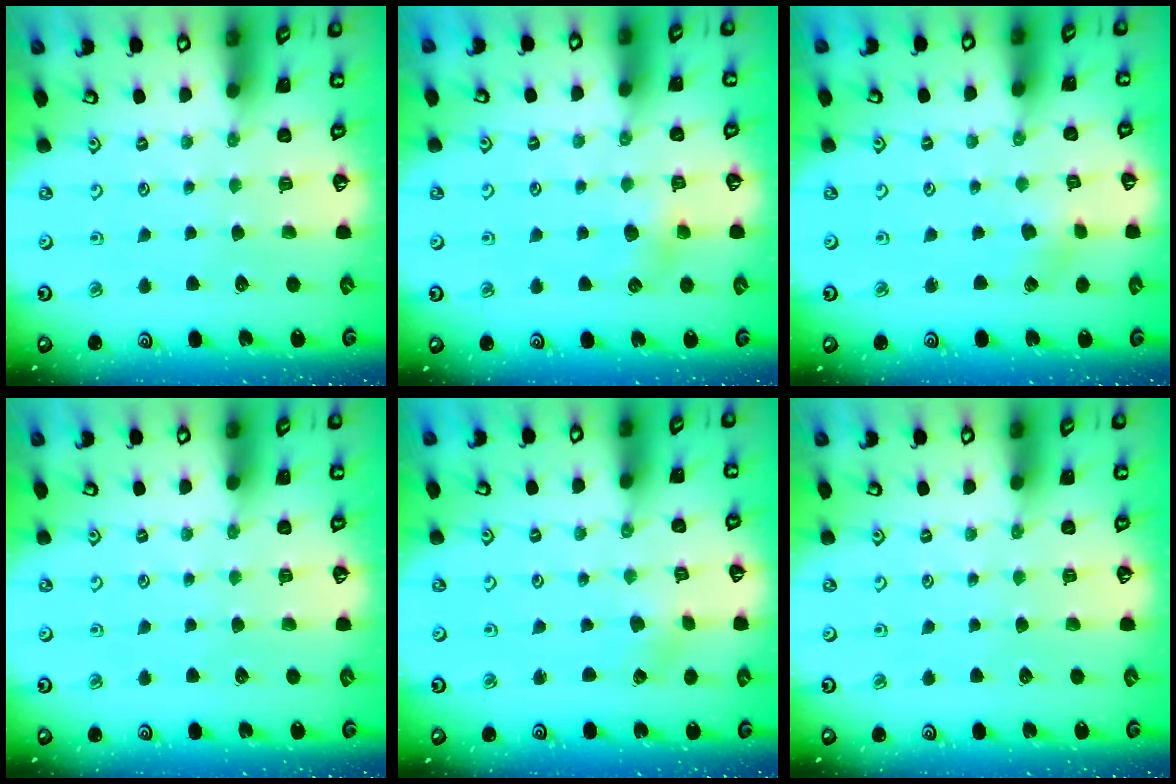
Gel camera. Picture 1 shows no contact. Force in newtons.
{"total": 5.9, "press": 5.9, "slide": 0.5}
{"total": 2.6, "press": 2.5, "slide": 0.5}
{"total": 0.0}
{"total": 0.6, "press": 0.5, "slide": 0.1}
{"total": 0.0}